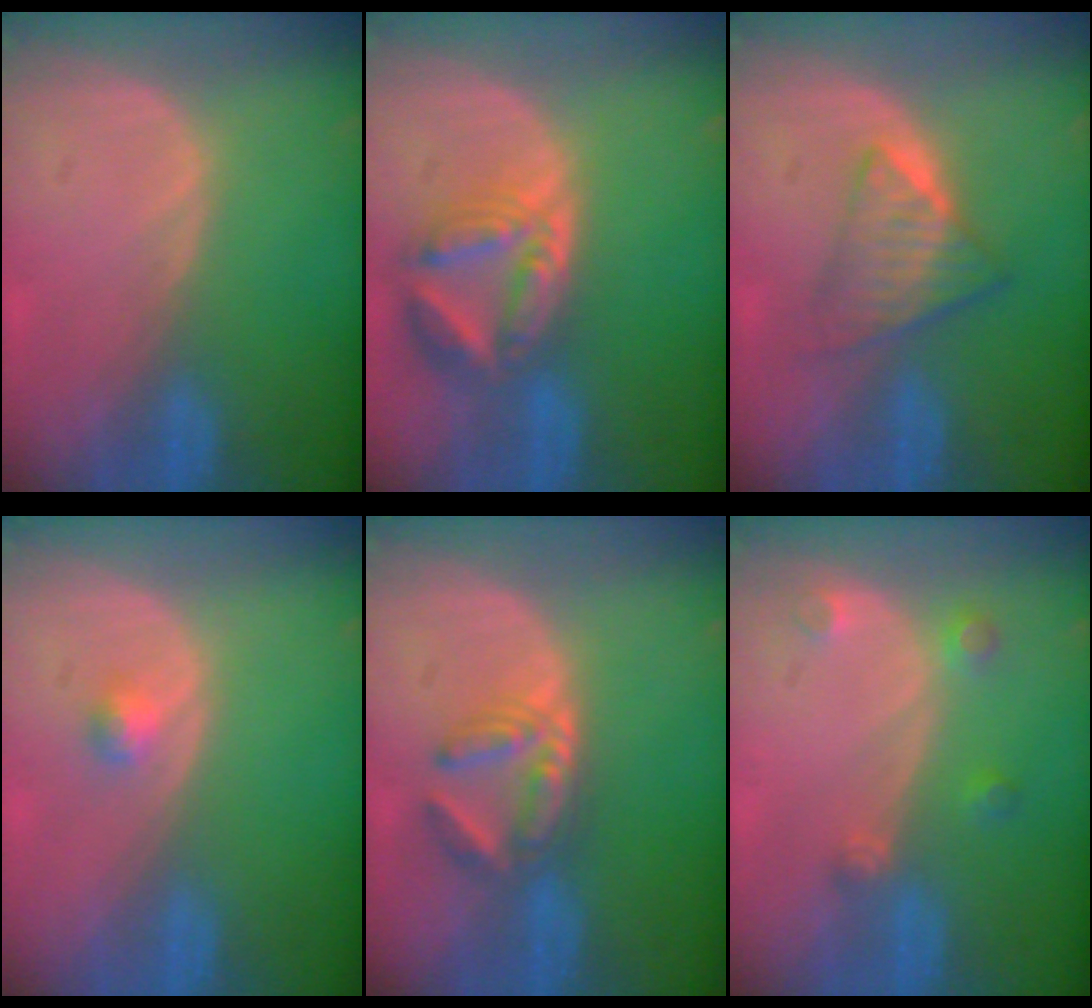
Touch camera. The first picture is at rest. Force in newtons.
{"total": 8.0, "press": 7.1, "slide": 3.8}
{"total": 6.2, "press": 5.4, "slide": 3.1}
{"total": 1.7, "press": 1.4, "slide": 0.8}
{"total": 5.9, "press": 5.3, "slide": 2.5}
{"total": 2.7, "press": 2.6, "slide": 0.5}